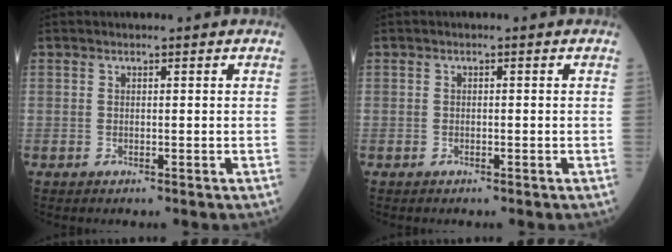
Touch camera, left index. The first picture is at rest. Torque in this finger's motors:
{"motor_torque": [-0.02, 0.01, 0.00, 0.00]}